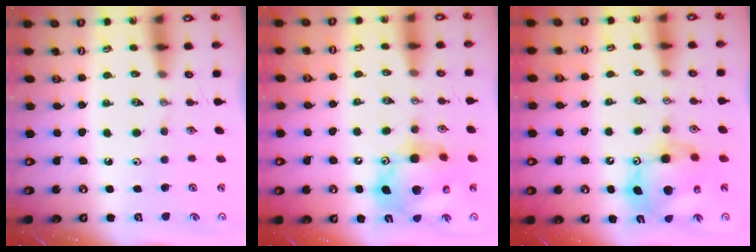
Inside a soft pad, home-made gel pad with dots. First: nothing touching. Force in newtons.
{"total": 14.7, "press": 14.6, "slide": 1.7}
{"total": 13.2, "press": 13.2, "slide": 1.1}